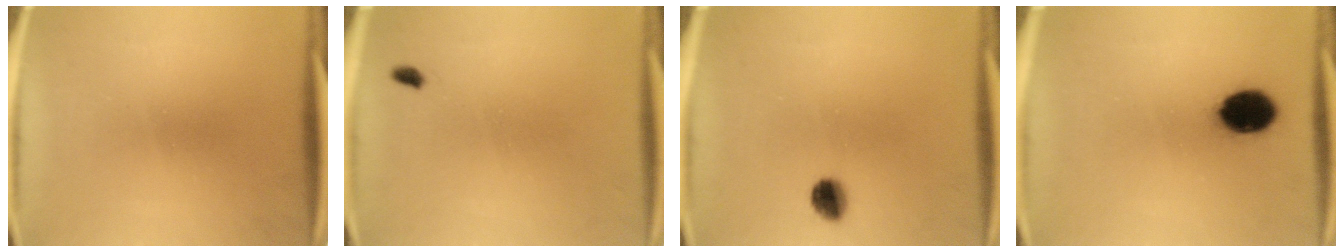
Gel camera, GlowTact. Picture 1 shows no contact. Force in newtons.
{"total": 1.1}
{"total": 4.2}
{"total": 10.0}